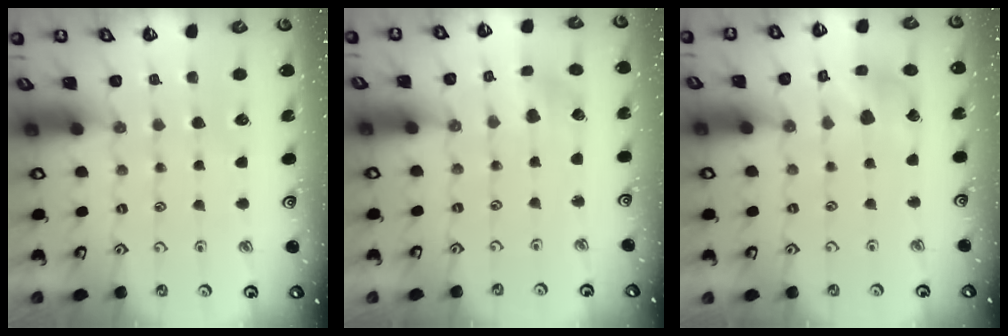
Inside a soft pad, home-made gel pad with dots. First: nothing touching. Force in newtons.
{"total": 1.8, "press": 1.8, "slide": 0.3}
{"total": 7.3, "press": 7.3, "slide": 0.6}